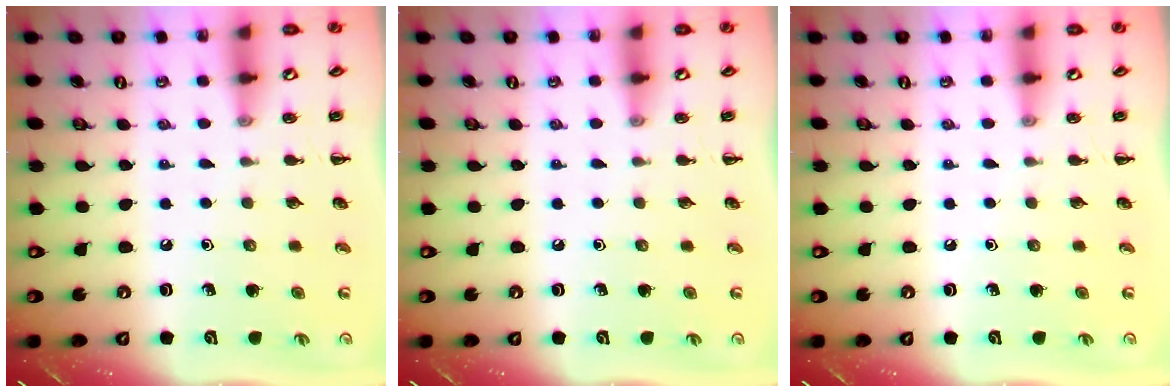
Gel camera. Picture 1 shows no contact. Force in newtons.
{"total": 0.0}
{"total": 0.0}